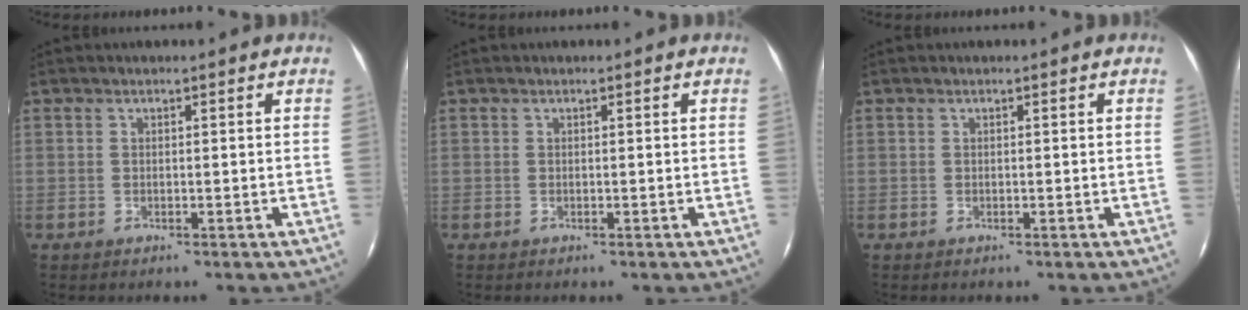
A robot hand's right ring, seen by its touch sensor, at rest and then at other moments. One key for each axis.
{"total": 0.0}
{"total": 0.0}